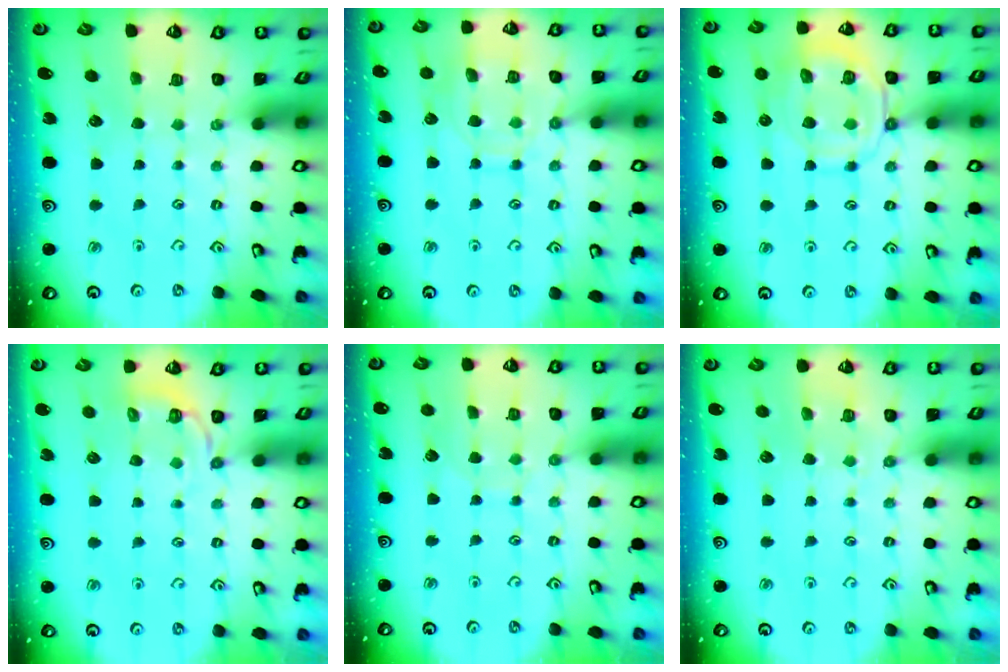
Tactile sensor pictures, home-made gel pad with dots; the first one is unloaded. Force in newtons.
{"total": 11.7, "press": 11.7, "slide": 0.7}
{"total": 10.2, "press": 10.1, "slide": 1.3}
{"total": 5.3, "press": 4.8, "slide": 2.3}
{"total": 4.0, "press": 4.0, "slide": 0.4}
{"total": 4.0, "press": 4.0, "slide": 0.8}